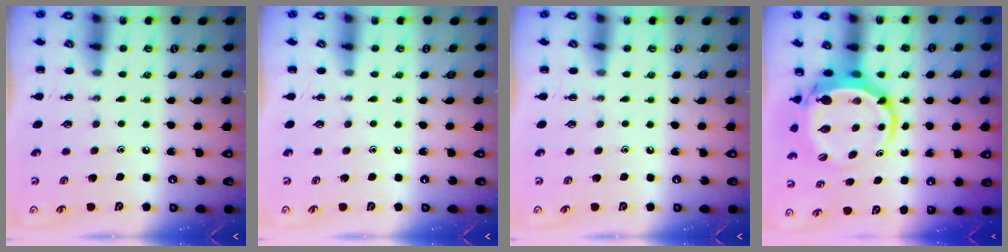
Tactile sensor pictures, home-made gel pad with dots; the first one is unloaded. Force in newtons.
{"total": 0.0}
{"total": 0.0}
{"total": 7.5, "press": 7.4, "slide": 1.7}